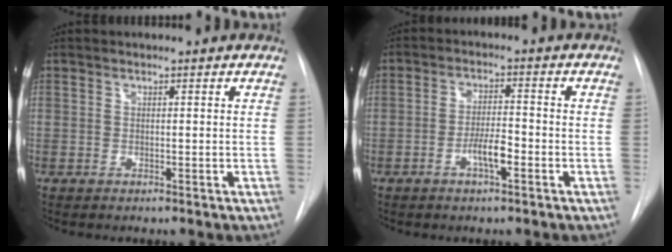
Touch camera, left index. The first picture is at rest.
{"total": 4.1, "force": [-1.8, 0.8, 3.6], "torque": [-0.066, 0.002, -0.035]}